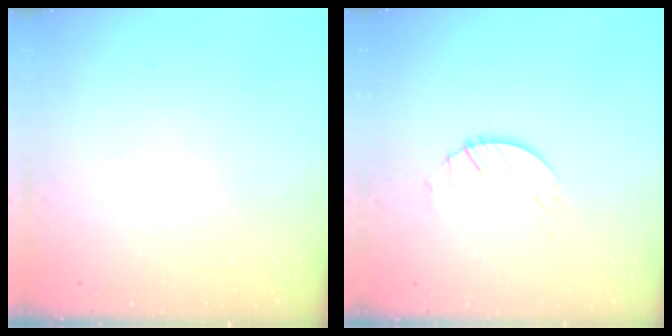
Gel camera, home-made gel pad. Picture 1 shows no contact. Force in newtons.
{"total": 1.5, "press": 1.4, "slide": 0.3}